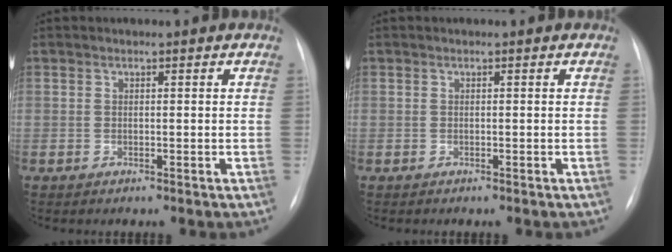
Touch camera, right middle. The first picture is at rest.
{"total": 0.0}